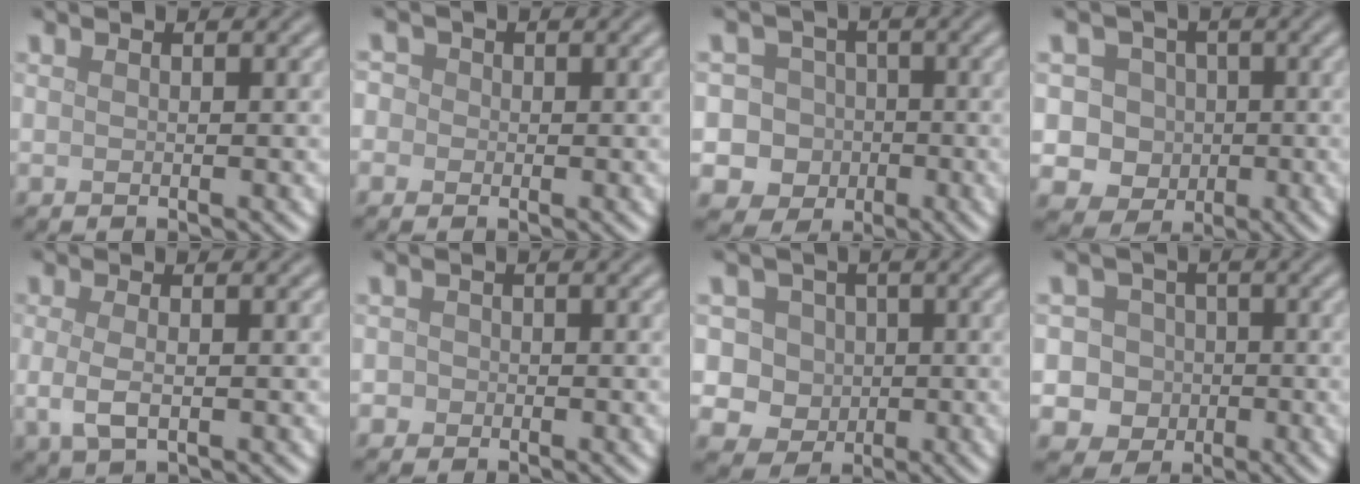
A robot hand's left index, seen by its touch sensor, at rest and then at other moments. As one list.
[{"total": 2.9, "force": [0.5, 2.6, 1.0], "torque": [0.004, 0.023, -0.023]}, {"total": 9.0, "force": [-1.7, 8.6, 2.2], "torque": [-0.038, 0.016, -0.063]}, {"total": 5.5, "force": [-0.1, 5.1, 1.9], "torque": [-0.007, 0.016, -0.031]}, {"total": 2.6, "force": [-0.3, 1.1, 2.4], "torque": [-0.053, -0.007, -0.007]}, {"total": 1.3, "force": [-0.2, 1.3, 0.2], "torque": [0.009, 0.003, -0.012]}, {"total": 6.7, "force": [1.6, 5.9, 2.8], "torque": [-0.034, 0.021, 0.001]}, {"total": 6.9, "force": [-0.9, 6.6, 1.8], "torque": [-0.015, 0.022, -0.052]}]